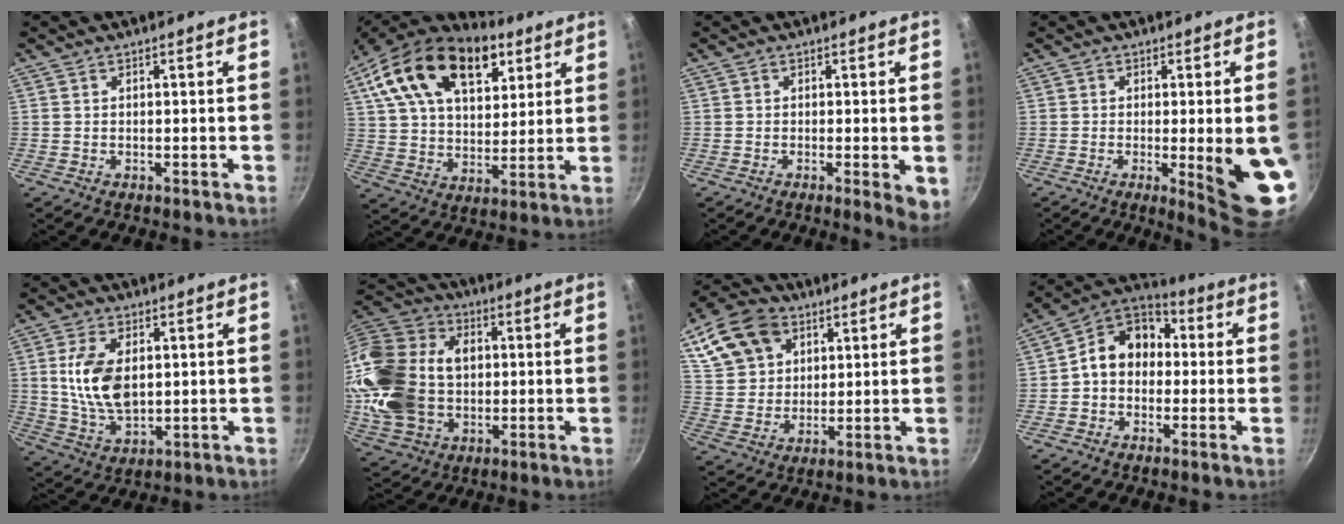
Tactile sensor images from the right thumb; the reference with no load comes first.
{"total": 25.4, "force": [13.0, 14.2, 16.5], "torque": [-0.260, -0.009, 0.218]}
{"total": 4.2, "force": [-0.8, 0.9, 4.0], "torque": [-0.051, -0.009, -0.011]}
{"total": 11.2, "force": [-1.9, 1.7, 10.9], "torque": [-0.125, -0.006, -0.015]}
{"total": 11.7, "force": [1.8, 6.8, 9.4], "torque": [-0.171, -0.013, 0.039]}
{"total": 23.7, "force": [0.9, 17.5, 16.0], "torque": [-0.304, 0.028, 0.025]}
{"total": 13.9, "force": [6.5, 10.3, 6.7], "torque": [-0.115, -0.005, 0.123]}
{"total": 11.4, "force": [0.0, 9.1, 6.8], "torque": [-0.074, 0.040, -0.027]}